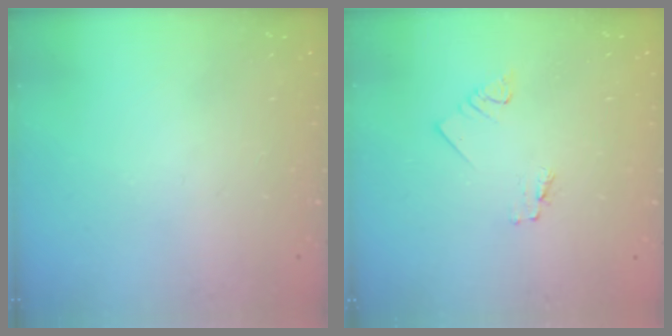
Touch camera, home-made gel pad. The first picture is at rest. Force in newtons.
{"total": 1.2, "press": 1.2, "slide": 0.1}